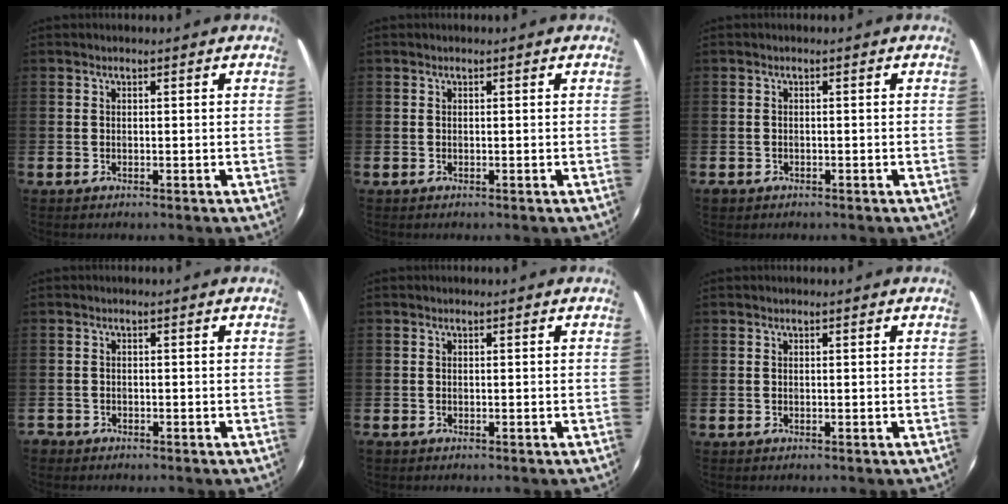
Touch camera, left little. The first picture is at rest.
{"total": 0.0}
{"total": 0.6, "force": [-0.4, 0.4, 0.1], "torque": [-0.003, 0.003, -0.011]}
{"total": 0.9, "force": [-0.7, 0.5, 0.0], "torque": [-0.003, 0.004, -0.017]}
{"total": 0.0}
{"total": 0.0}